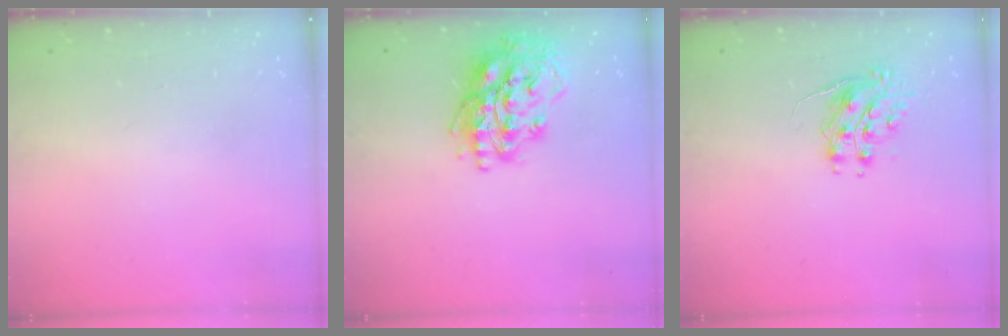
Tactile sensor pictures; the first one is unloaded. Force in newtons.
{"total": 17.5, "press": 17.5, "slide": 0.9}
{"total": 8.5, "press": 8.4, "slide": 0.6}